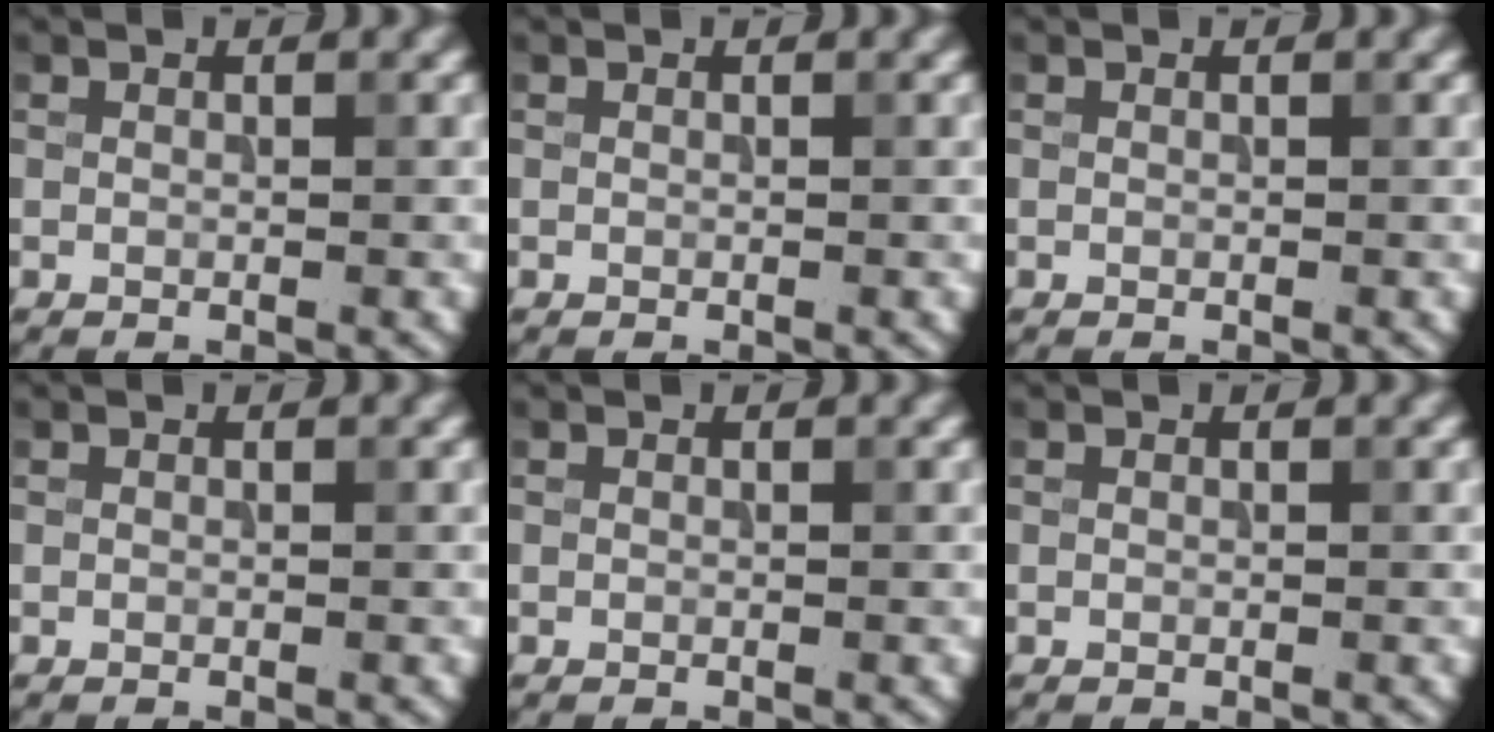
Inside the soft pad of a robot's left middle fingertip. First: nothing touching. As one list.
[{"total": 0.0}, {"total": 0.0}, {"total": 0.0}, {"total": 0.0}, {"total": 0.0}]